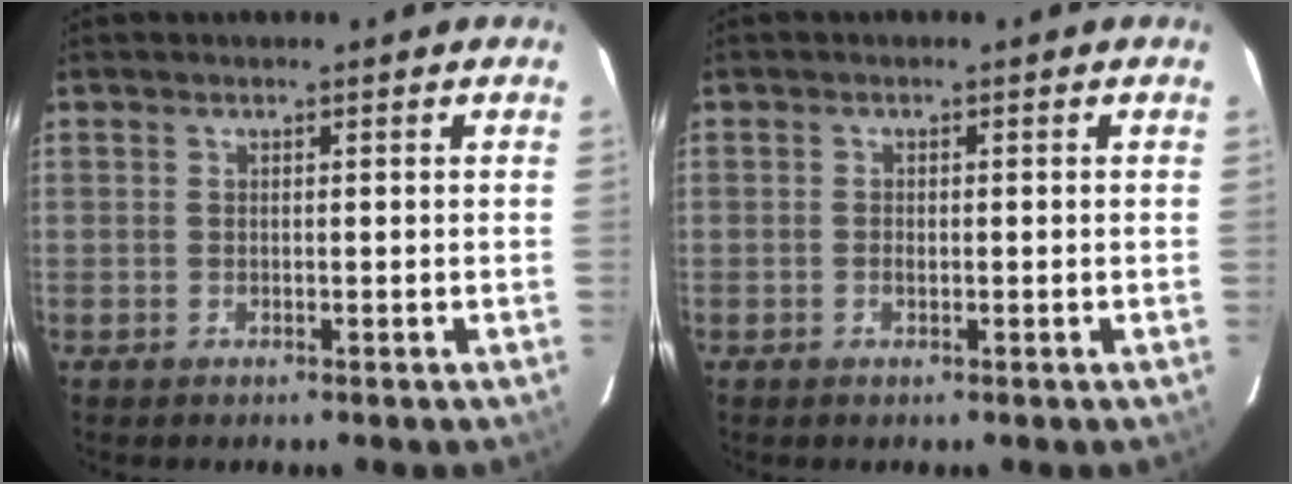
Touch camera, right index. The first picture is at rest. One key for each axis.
{"total": 1.1, "fx": -0.3, "fy": 0.7, "fz": 0.7, "tx": -0.013, "ty": 0.000, "tz": -0.007}